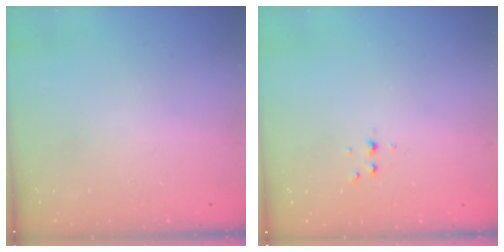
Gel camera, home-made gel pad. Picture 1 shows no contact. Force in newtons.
{"total": 4.0, "press": 3.6, "slide": 1.8}